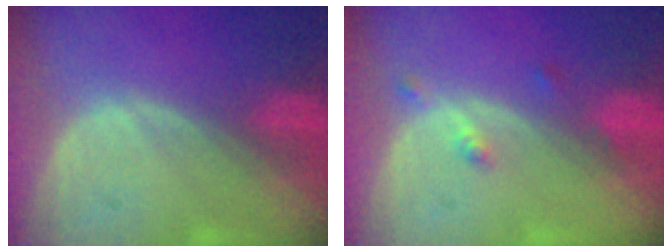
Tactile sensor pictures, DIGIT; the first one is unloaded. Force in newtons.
{"total": 2.2, "press": 1.8, "slide": 1.3}